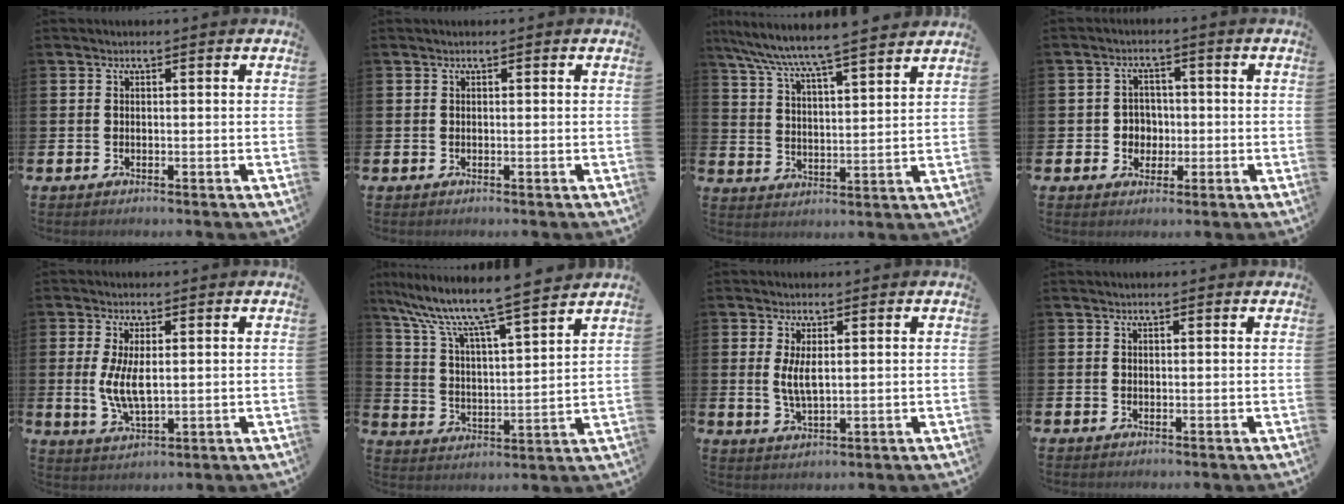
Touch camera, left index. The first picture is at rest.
{"total": 0.0}
{"total": 7.3, "force": [7.0, 0.1, 2.0], "torque": [-0.071, -0.048, 0.121]}
{"total": 3.1, "force": [-0.2, 3.0, 0.7], "torque": [-0.014, 0.002, -0.013]}
{"total": 5.4, "force": [0.8, 2.2, 4.9], "torque": [-0.083, 0.000, 0.011]}
{"total": 9.8, "force": [8.8, 0.5, 4.3], "torque": [-0.122, -0.057, 0.147]}
{"total": 3.7, "force": [1.1, 1.3, 3.3], "torque": [-0.055, -0.003, 0.017]}
{"total": 0.0}